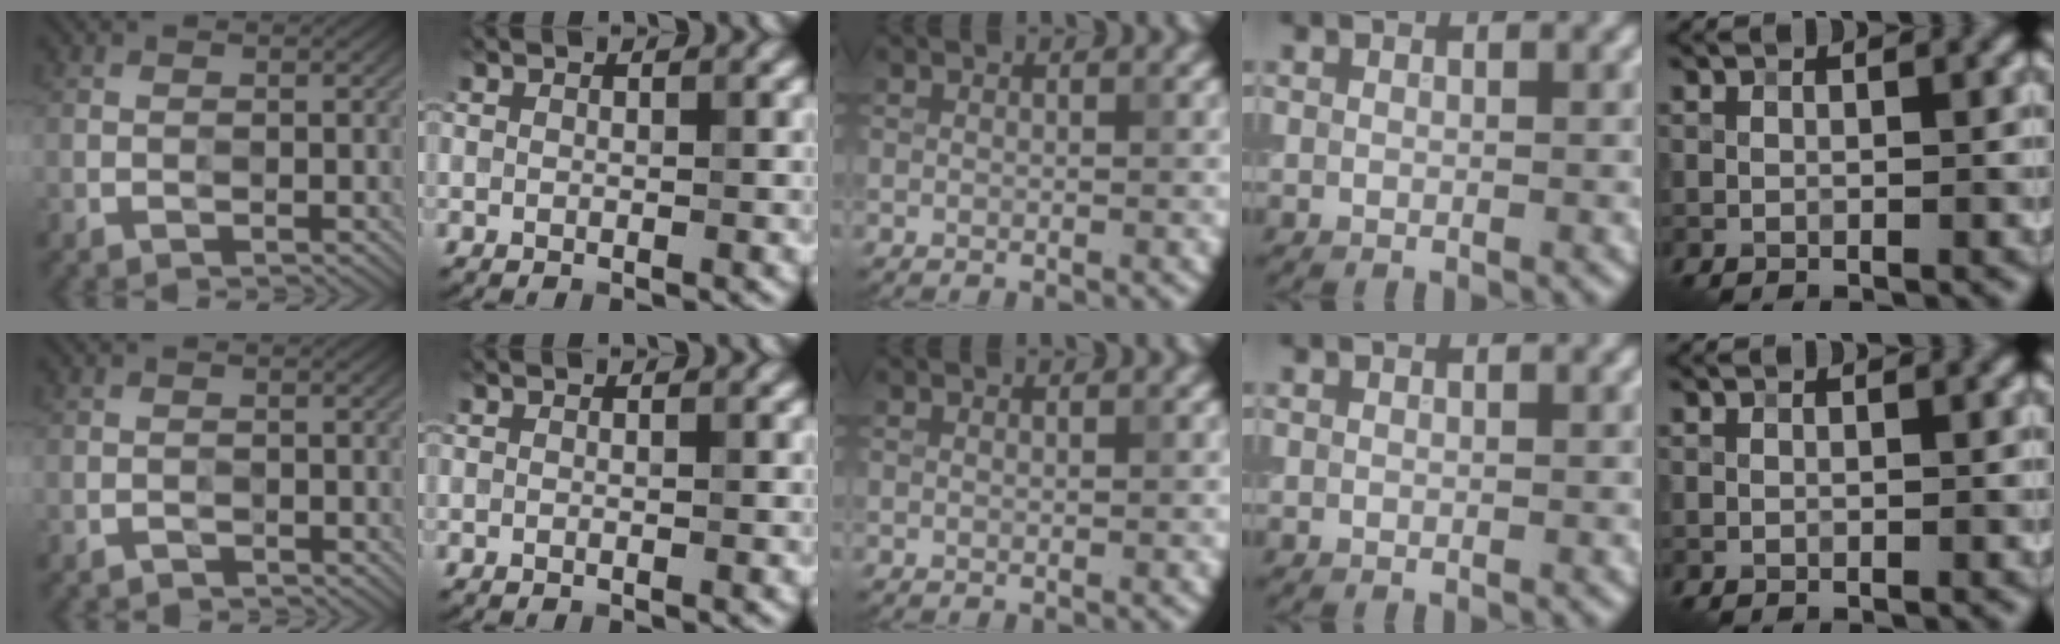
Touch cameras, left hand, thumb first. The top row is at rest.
{"thumb": {"total": 1.2, "force": [-1.0, 0.0, -0.7], "torque": [0.016, 0.001, -0.018]}}